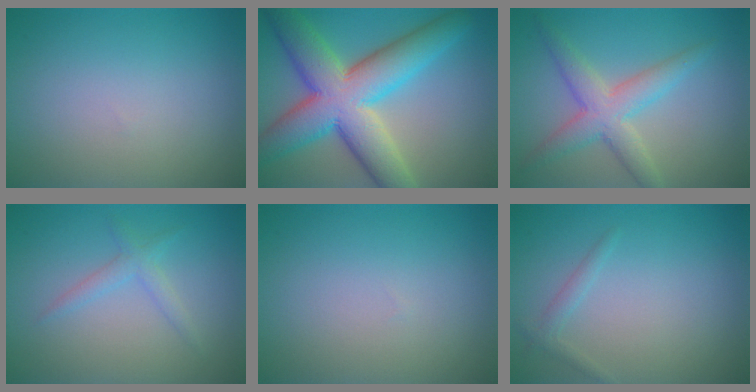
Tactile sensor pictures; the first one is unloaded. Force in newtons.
{"total": 11.6, "press": 11.6, "slide": 0.5}
{"total": 4.3, "press": 4.3, "slide": 0.0}
{"total": 1.6, "press": 1.6, "slide": 0.1}
{"total": 0.0}
{"total": 1.1, "press": 1.1, "slide": 0.0}